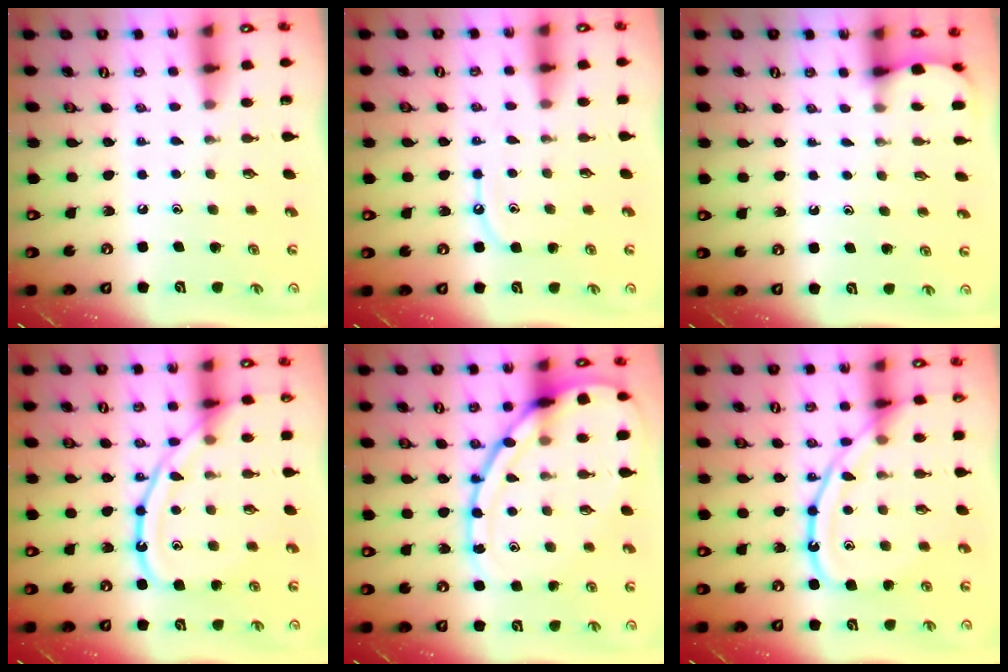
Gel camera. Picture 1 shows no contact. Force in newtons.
{"total": 6.1, "press": 6.1, "slide": 0.7}
{"total": 1.8, "press": 1.7, "slide": 0.2}
{"total": 15.0, "press": 15.0, "slide": 1.3}
{"total": 17.2, "press": 17.1, "slide": 1.8}
{"total": 15.0, "press": 15.0, "slide": 1.3}